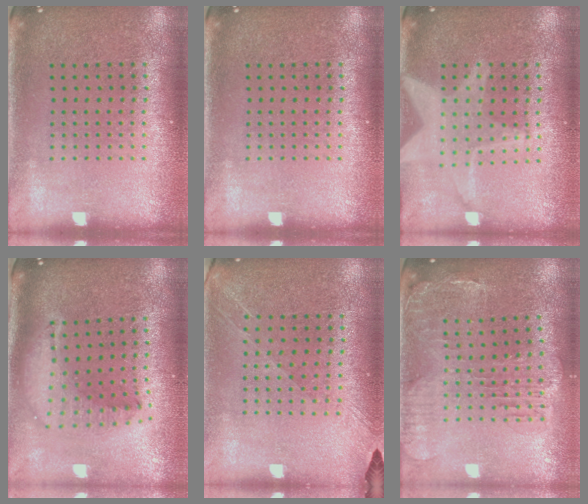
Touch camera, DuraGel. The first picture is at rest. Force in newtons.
{"total": 0.0}
{"total": 3.1, "press": 3.1, "slide": 0.3}
{"total": 1.8, "press": 1.4, "slide": 1.0}
{"total": 1.3, "press": 1.2, "slide": 0.6}
{"total": 1.5, "press": 1.5, "slide": 0.4}